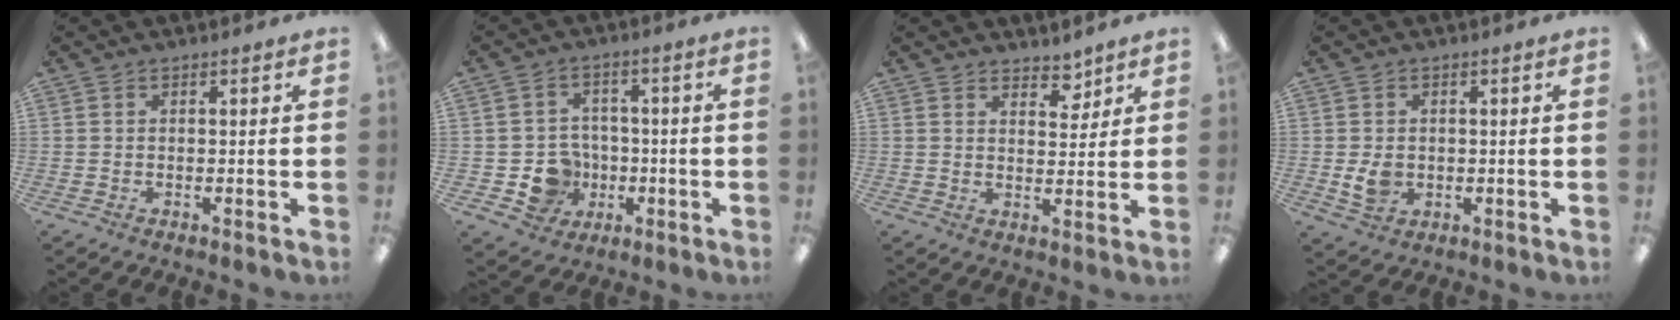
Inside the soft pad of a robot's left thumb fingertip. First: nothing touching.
{"total": 8.7, "force": [-2.2, 7.9, 2.8], "torque": [-0.069, 0.013, -0.033]}
{"total": 4.5, "force": [3.9, 2.1, 1.0], "torque": [0.002, -0.026, 0.066]}
{"total": 4.5, "force": [-0.1, 3.6, 2.7], "torque": [-0.039, -0.001, -0.003]}